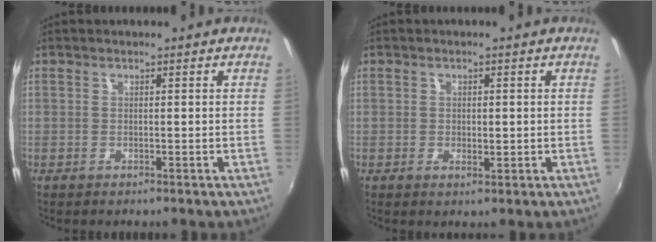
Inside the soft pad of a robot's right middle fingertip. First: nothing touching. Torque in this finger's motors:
{"motor_torque": [-0.32, 0.07, -0.13, -0.03]}